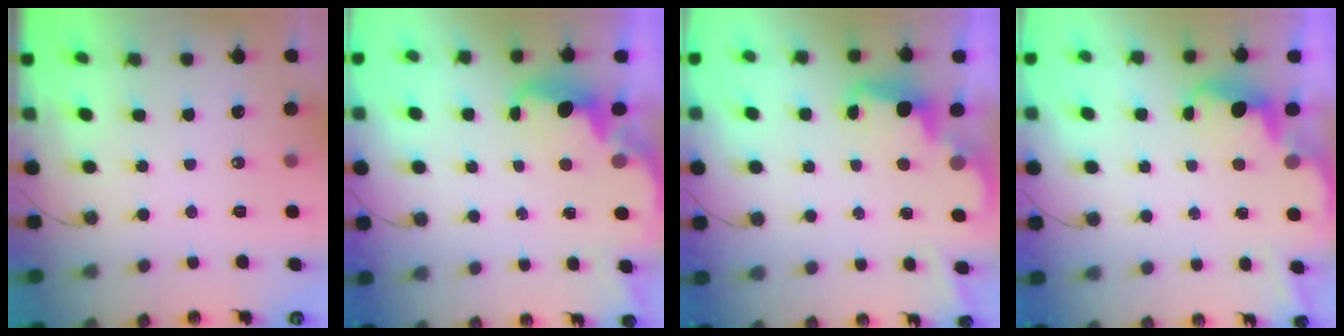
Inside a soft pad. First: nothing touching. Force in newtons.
{"total": 2.0, "press": 1.8, "slide": 0.8}
{"total": 2.3, "press": 2.2, "slide": 0.5}
{"total": 4.0, "press": 3.9, "slide": 0.6}